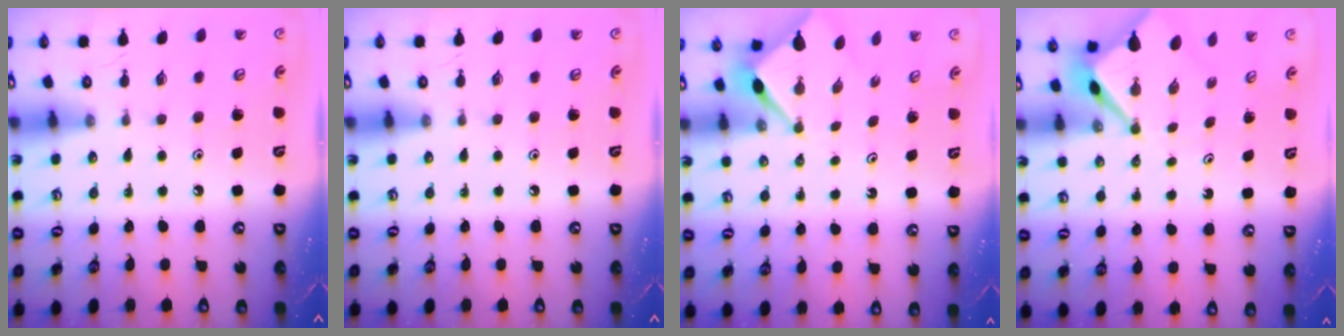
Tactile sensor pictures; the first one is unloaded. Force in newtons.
{"total": 0.0}
{"total": 2.9, "press": 2.8, "slide": 0.3}
{"total": 3.2, "press": 3.2, "slide": 0.2}